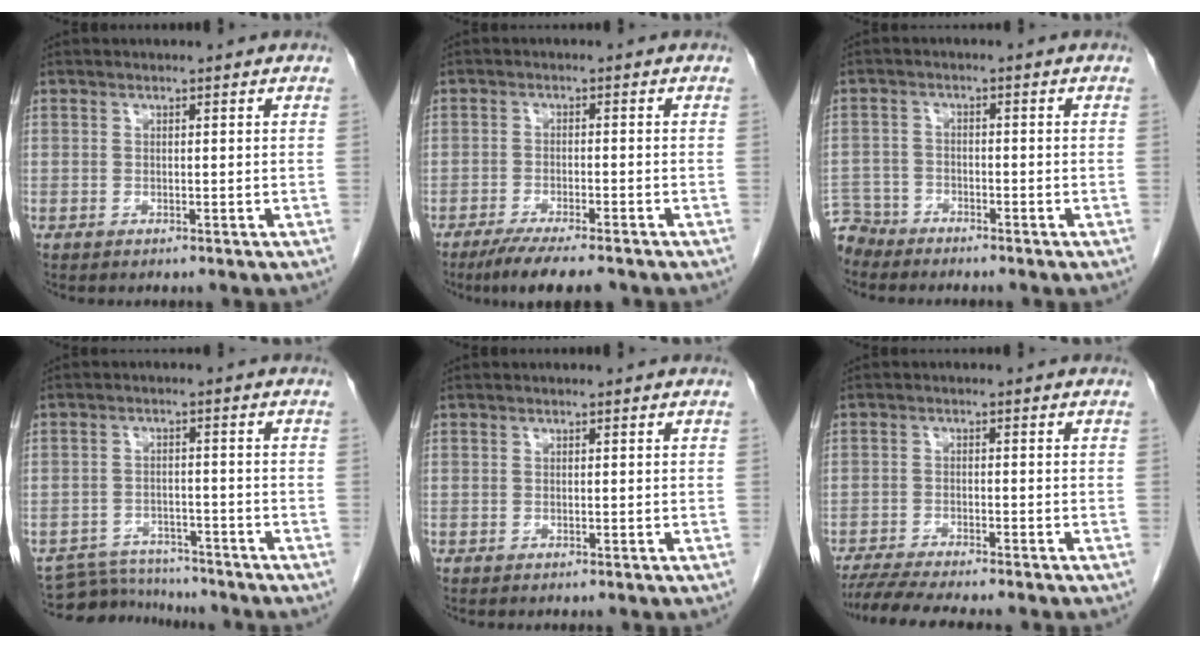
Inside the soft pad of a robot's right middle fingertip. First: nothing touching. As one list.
[{"total": 7.8, "force": [-6.3, 1.0, 4.6], "torque": [-0.071, -0.016, -0.097]}, {"total": 5.0, "force": [-4.7, 1.5, -0.7], "torque": [0.019, -0.007, -0.093]}, {"total": 7.3, "force": [-7.1, 1.6, 0.0], "torque": [0.001, 0.002, -0.116]}, {"total": 0.0}, {"total": 8.8, "force": [-7.8, 0.2, 4.1], "torque": [-0.061, -0.015, -0.123]}]